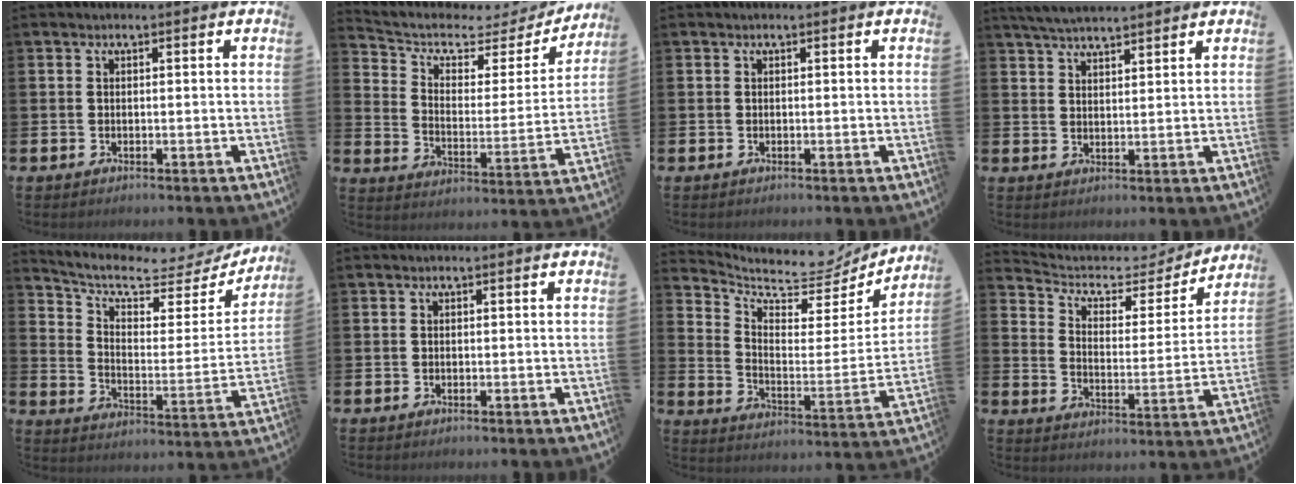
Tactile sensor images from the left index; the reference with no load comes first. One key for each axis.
{"total": 5.7, "fx": 4.4, "fy": 2.8, "fz": 2.2, "tx": -0.063, "ty": -0.037, "tz": 0.063}
{"total": 0.0}
{"total": 4.3, "fx": 4.2, "fy": 0.4, "fz": 1.0, "tx": -0.038, "ty": -0.011, "tz": 0.078}
{"total": 7.0, "fx": 5.9, "fy": 2.4, "fz": 2.9, "tx": -0.082, "ty": -0.048, "tz": 0.092}
{"total": 0.0}
{"total": 7.9, "fx": 7.2, "fy": 2.8, "fz": 2.0, "tx": -0.066, "ty": -0.064, "tz": 0.121}
{"total": 5.4, "fx": 4.7, "fy": 2.4, "fz": 1.2, "tx": -0.052, "ty": -0.039, "tz": 0.072}